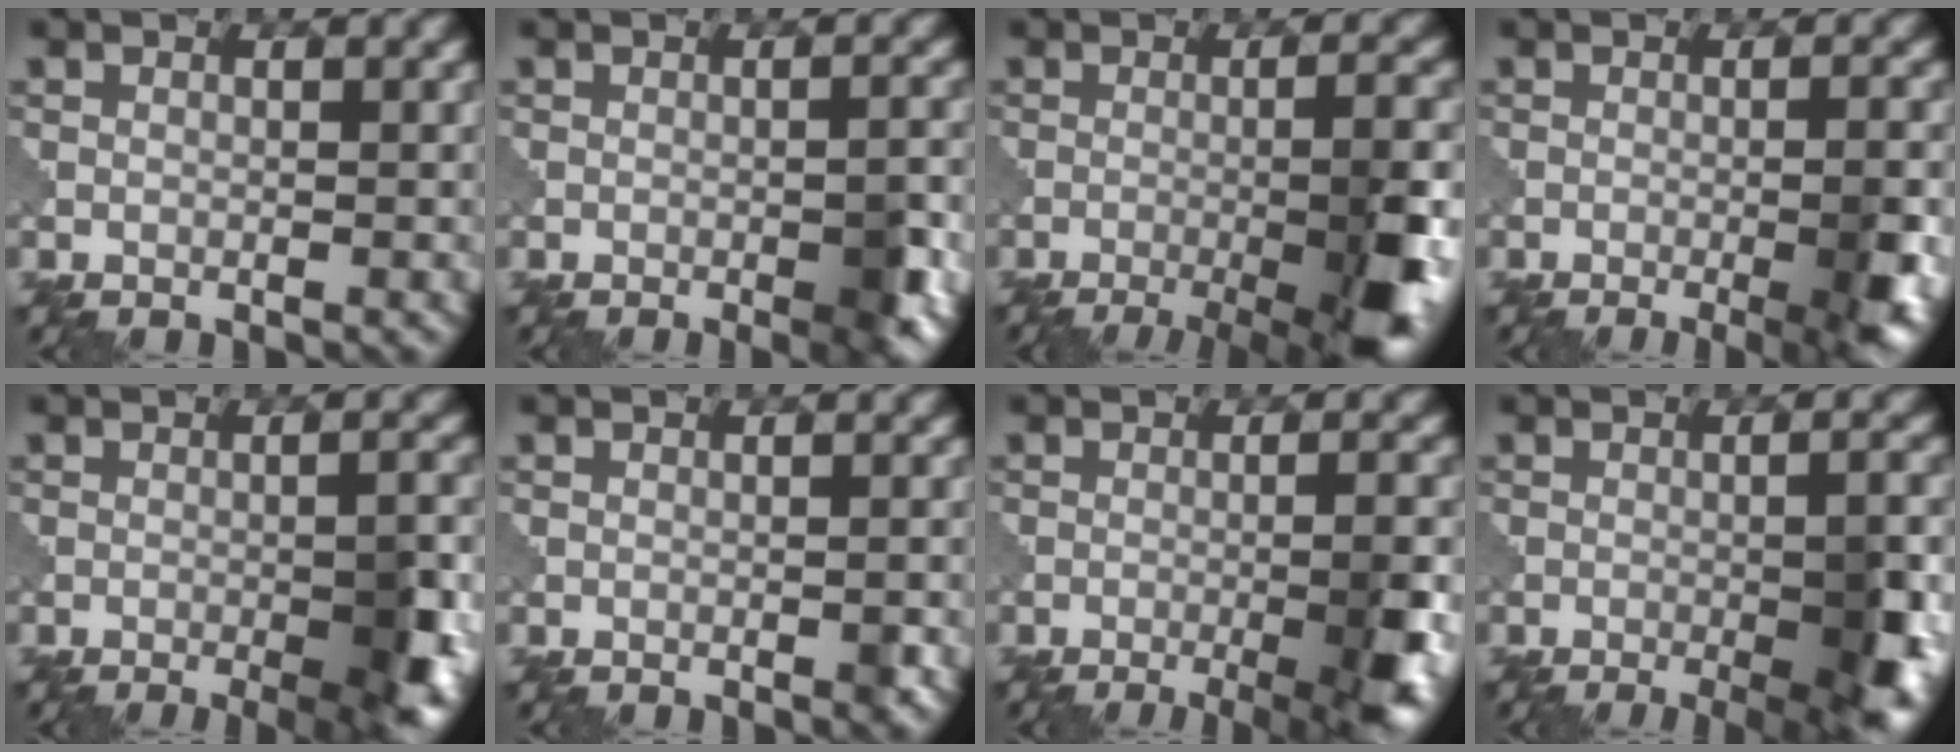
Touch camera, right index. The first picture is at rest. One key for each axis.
{"total": 3.3, "fx": -1.3, "fy": 0.7, "fz": 2.9, "tx": -0.047, "ty": -0.001, "tz": -0.019}
{"total": 10.3, "fx": -4.4, "fy": 2.6, "fz": 9.0, "tx": -0.113, "ty": 0.002, "tz": -0.059}
{"total": 6.0, "fx": -2.0, "fy": 1.6, "fz": 5.4, "tx": -0.074, "ty": -0.003, "tz": -0.021}
{"total": 6.7, "fx": -2.1, "fy": 1.6, "fz": 6.1, "tx": -0.086, "ty": -0.005, "tz": -0.023}
{"total": 0.7, "fx": -0.3, "fy": 0.2, "fz": 0.6, "tx": -0.011, "ty": 0.002, "tz": -0.004}
{"total": 8.1, "fx": -3.0, "fy": 2.4, "fz": 7.2, "tx": -0.087, "ty": -0.002, "tz": -0.033}
{"total": 7.8, "fx": -2.4, "fy": 1.9, "fz": 7.2, "tx": -0.097, "ty": -0.005, "tz": -0.025}